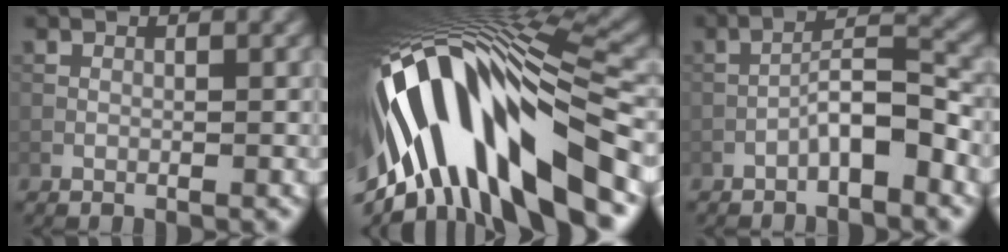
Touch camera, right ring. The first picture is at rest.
{"total": 16.5, "force": [-4.3, 6.3, 14.7], "torque": [-0.264, 0.006, -0.064]}
{"total": 4.1, "force": [-2.3, 0.9, 3.2], "torque": [-0.052, 0.022, -0.043]}